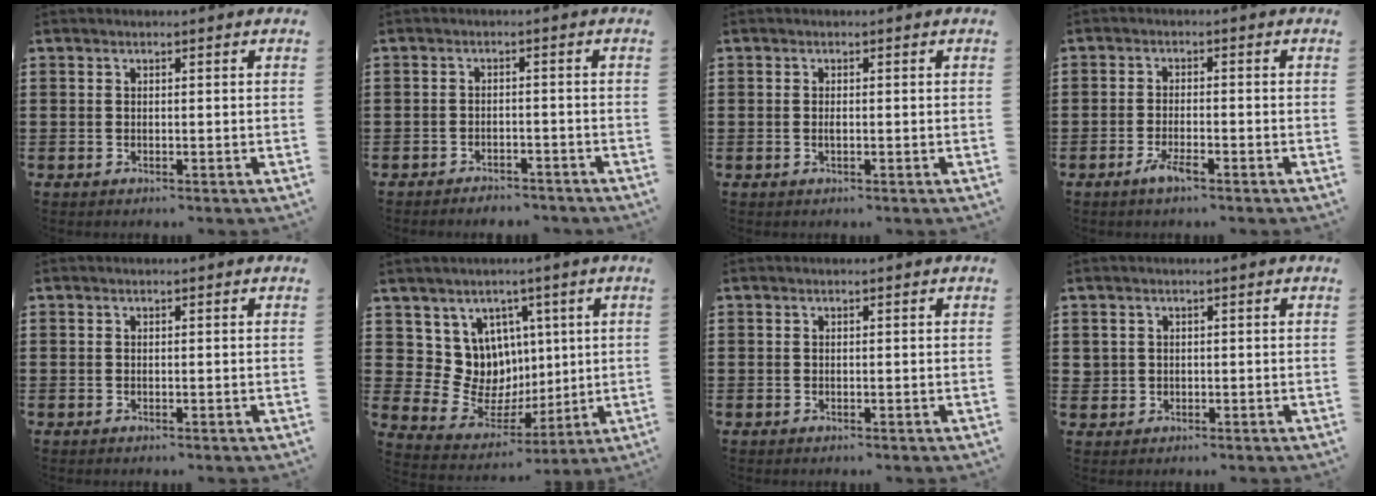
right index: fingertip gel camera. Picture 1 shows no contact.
{"total": 2.2, "force": [-2.2, 0.2, -0.1], "torque": [-0.006, 0.000, -0.048]}
{"total": 0.9, "force": [-0.1, 0.3, 0.8], "torque": [-0.017, -0.002, -0.001]}
{"total": 2.7, "force": [-1.7, 0.6, 2.1], "torque": [-0.047, -0.003, -0.034]}
{"total": 0.0}
{"total": 9.1, "force": [2.6, 8.6, 1.4], "torque": [-0.056, -0.038, 0.059]}
{"total": 0.0}
{"total": 1.4, "force": [0.2, 1.4, 0.1], "torque": [-0.008, 0.008, 0.002]}